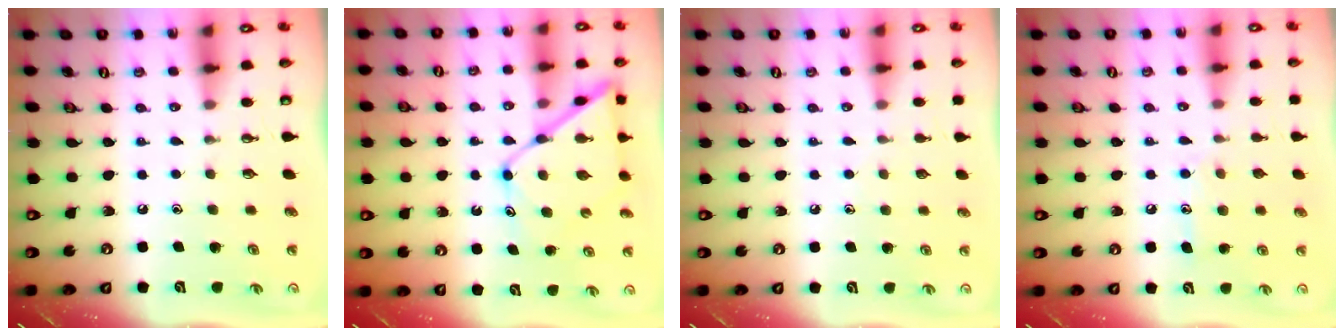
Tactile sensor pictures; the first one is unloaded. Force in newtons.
{"total": 13.4, "press": 13.4, "slide": 1.1}
{"total": 4.3, "press": 4.3, "slide": 0.5}
{"total": 8.7, "press": 8.7, "slide": 0.6}